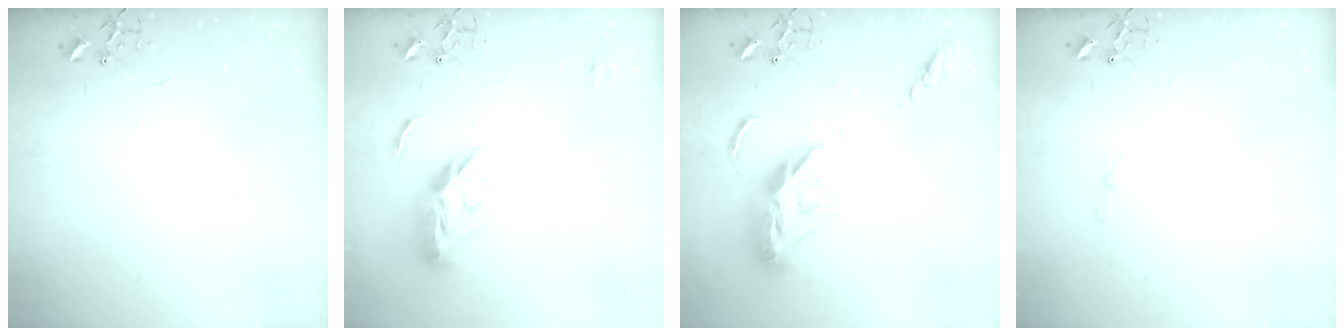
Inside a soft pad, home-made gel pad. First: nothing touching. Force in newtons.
{"total": 11.3, "press": 11.3, "slide": 0.7}
{"total": 13.1, "press": 13.0, "slide": 1.3}
{"total": 3.5, "press": 3.5, "slide": 0.3}